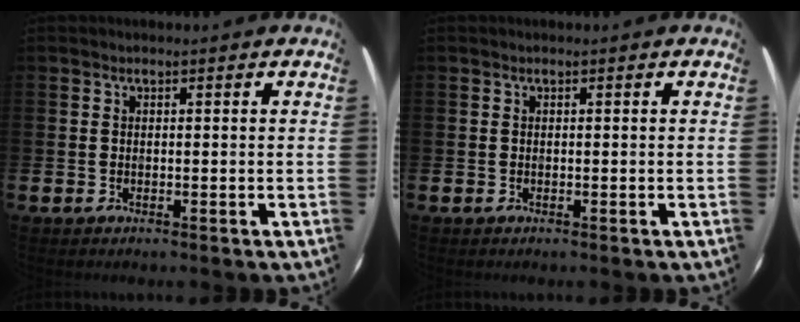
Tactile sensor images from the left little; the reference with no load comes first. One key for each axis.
{"total": 0.0}